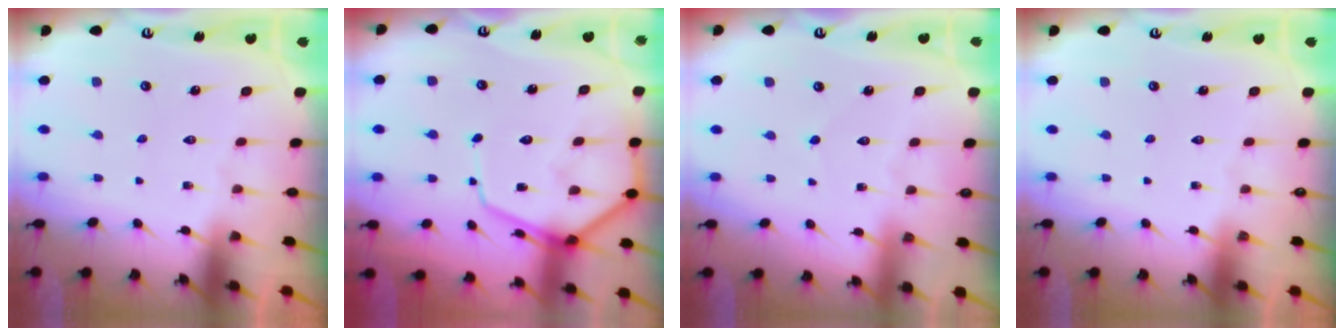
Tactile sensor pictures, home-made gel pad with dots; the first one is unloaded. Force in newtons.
{"total": 10.6, "press": 10.5, "slide": 1.2}
{"total": 2.9, "press": 2.9, "slide": 0.3}
{"total": 0.0}